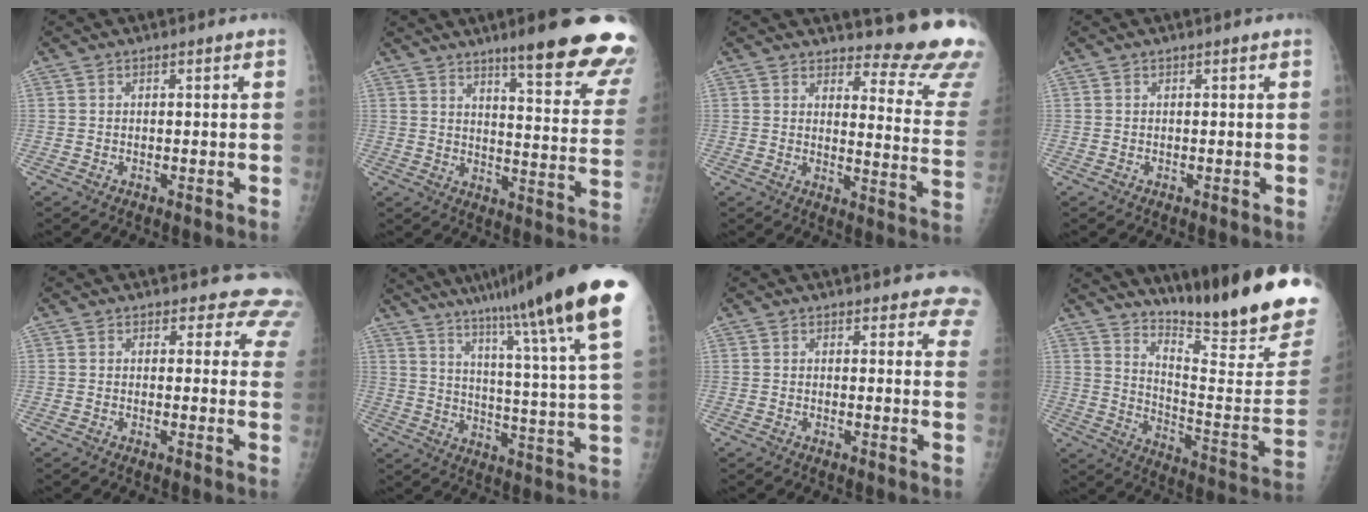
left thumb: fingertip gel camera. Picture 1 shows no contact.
{"total": 21.2, "force": [15.0, 3.1, 14.7], "torque": [-0.165, -0.078, 0.193]}
{"total": 15.9, "force": [14.9, 2.2, 5.0], "torque": [-0.030, -0.177, 0.158]}
{"total": 0.0}
{"total": 8.6, "force": [7.5, 4.0, 1.2], "torque": [0.042, -0.034, 0.050]}
{"total": 27.5, "force": [18.6, 1.4, 20.2], "torque": [-0.294, -0.079, 0.267]}
{"total": 7.7, "force": [7.0, 2.6, 1.7], "torque": [0.031, -0.028, 0.051]}
{"total": 23.7, "force": [18.7, 2.0, 14.5], "torque": [-0.199, -0.148, 0.275]}